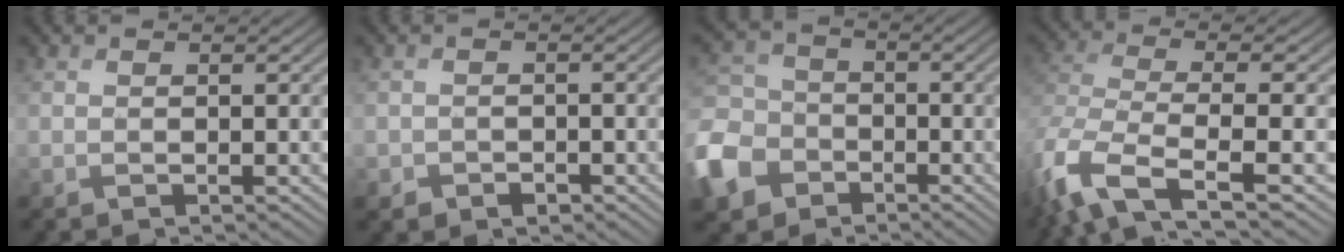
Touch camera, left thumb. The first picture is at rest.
{"total": 2.0, "force": [-1.1, 1.6, 0.6], "torque": [-0.006, -0.007, -0.022]}
{"total": 10.6, "force": [-5.2, 8.0, 4.8], "torque": [-0.154, -0.022, -0.118]}
{"total": 10.4, "force": [-4.9, 4.0, 8.3], "torque": [-0.205, -0.026, -0.098]}